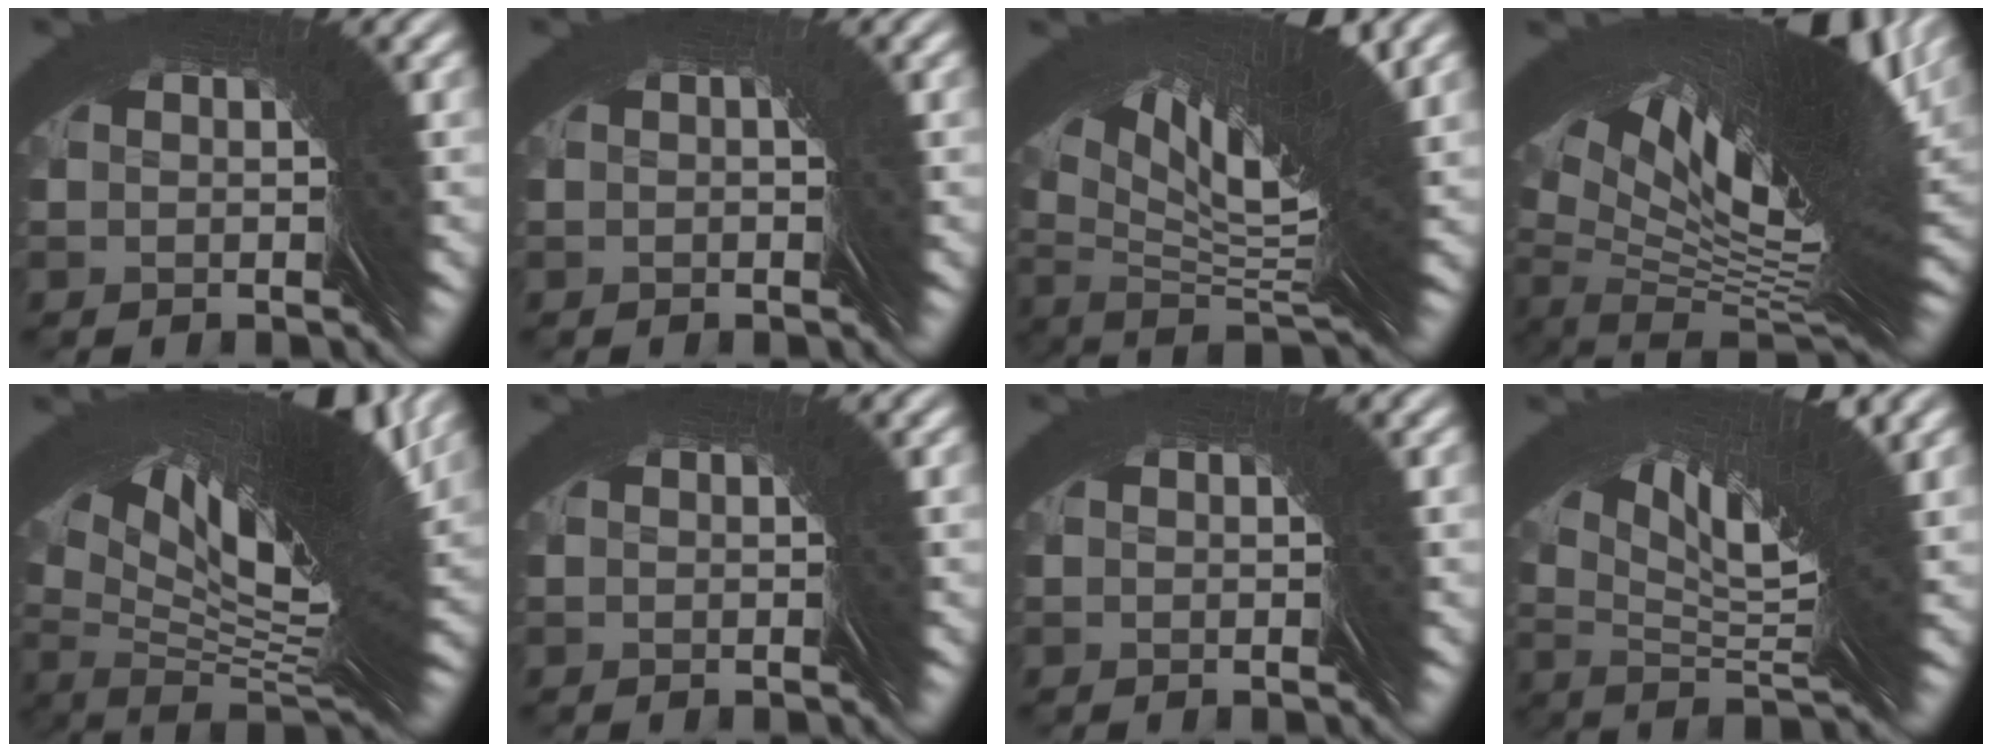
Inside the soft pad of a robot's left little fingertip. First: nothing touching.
{"total": 0.7, "force": [-0.3, 0.6, -0.2], "torque": [-0.002, 0.001, -0.007]}
{"total": 9.3, "force": [4.1, -0.7, 8.3], "torque": [-0.095, 0.048, 0.057]}
{"total": 13.4, "force": [3.2, 2.7, 12.7], "torque": [-0.165, 0.031, 0.052]}
{"total": 11.1, "force": [3.7, 0.7, 10.5], "torque": [-0.130, 0.038, 0.058]}
{"total": 0.0}
{"total": 0.0}
{"total": 8.0, "force": [4.7, -2.1, 6.2], "torque": [-0.052, 0.059, 0.060]}